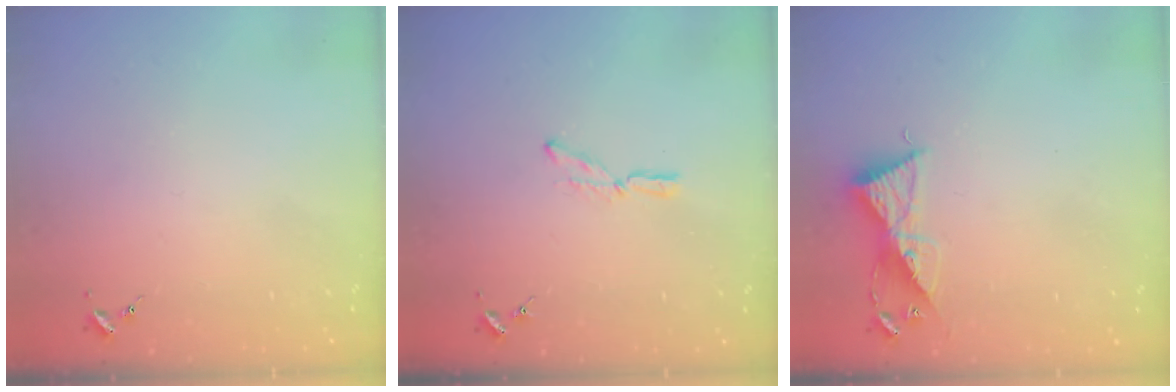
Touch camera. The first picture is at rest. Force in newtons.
{"total": 6.4, "press": 6.4, "slide": 0.3}
{"total": 8.8, "press": 8.7, "slide": 0.5}